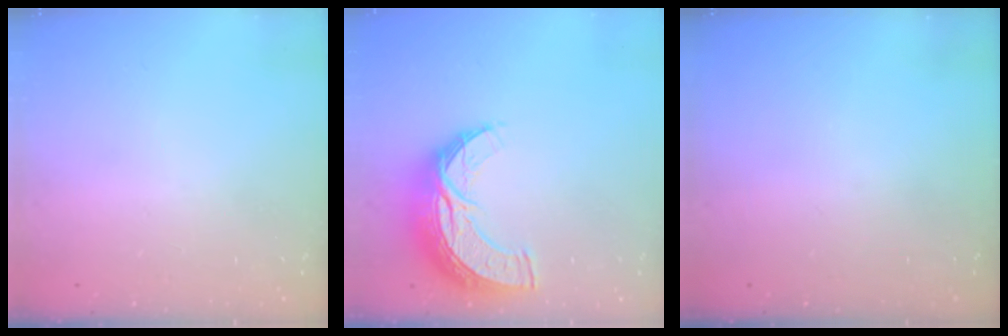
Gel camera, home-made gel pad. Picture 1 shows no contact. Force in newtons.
{"total": 13.7, "press": 13.6, "slide": 0.8}
{"total": 0.0}